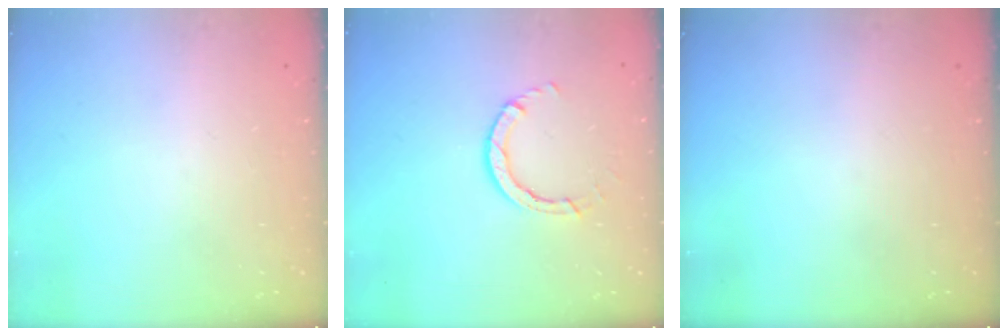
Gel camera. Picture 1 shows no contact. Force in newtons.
{"total": 3.7, "press": 3.7, "slide": 0.4}
{"total": 0.0}